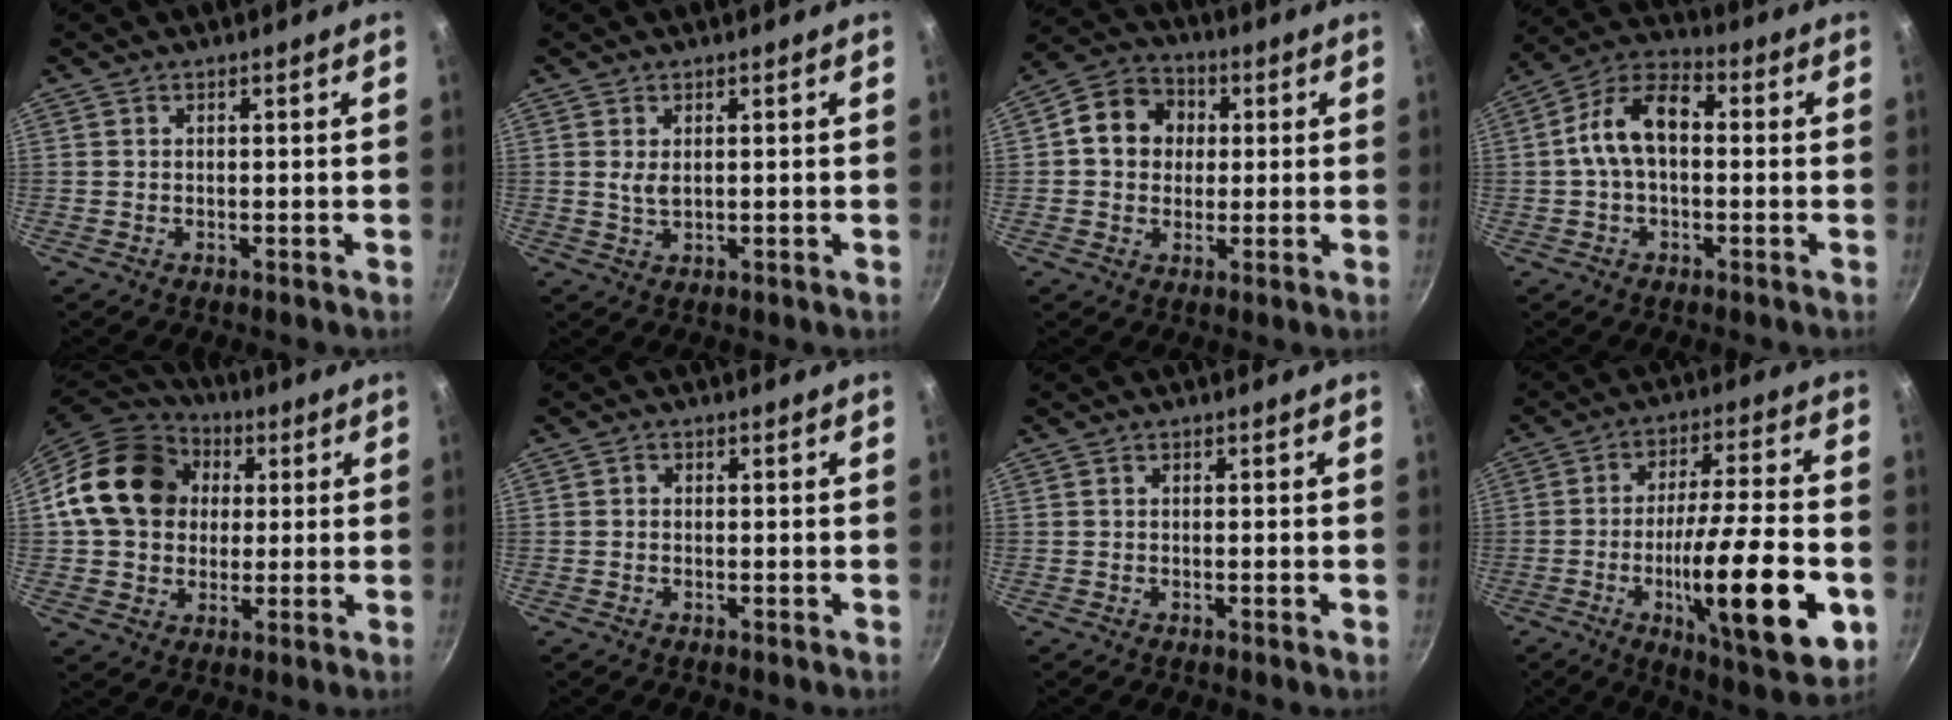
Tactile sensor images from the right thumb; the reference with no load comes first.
{"total": 2.3, "force": [0.6, 1.1, 2.0], "torque": [-0.035, -0.007, 0.014]}
{"total": 10.0, "force": [1.4, 8.6, 4.8], "torque": [-0.051, 0.013, 0.006]}
{"total": 11.1, "force": [0.4, 6.8, 8.7], "torque": [-0.143, 0.038, -0.010]}
{"total": 18.6, "force": [3.5, 15.1, 10.3], "torque": [-0.154, 0.026, 0.053]}
{"total": 0.8, "force": [-0.2, 0.7, 0.3], "torque": [-0.006, 0.004, -0.003]}
{"total": 0.7, "force": [-0.3, 0.0, 0.6], "torque": [-0.012, 0.000, -0.007]}
{"total": 22.9, "force": [-6.4, 5.6, 21.2], "torque": [-0.317, 0.016, -0.098]}